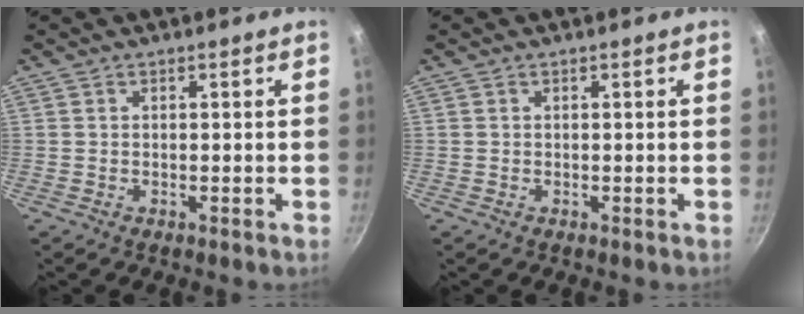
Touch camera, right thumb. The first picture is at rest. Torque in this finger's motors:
{"motor_torque": [-0.25, 0.14, -0.25, 0.13, 0.02]}